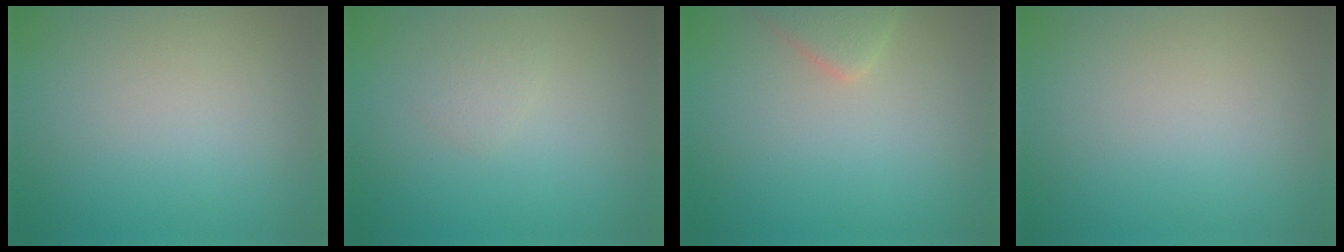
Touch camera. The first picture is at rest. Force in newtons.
{"total": 0.8, "press": 0.8, "slide": 0.0}
{"total": 2.1, "press": 2.1, "slide": 0.2}
{"total": 0.0}